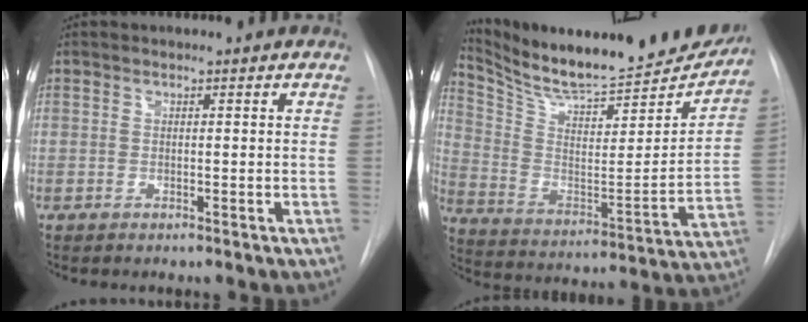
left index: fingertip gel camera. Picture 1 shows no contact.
{"total": 24.3, "force": [22.4, 3.5, 8.8], "torque": [-0.149, -0.062, 0.331]}